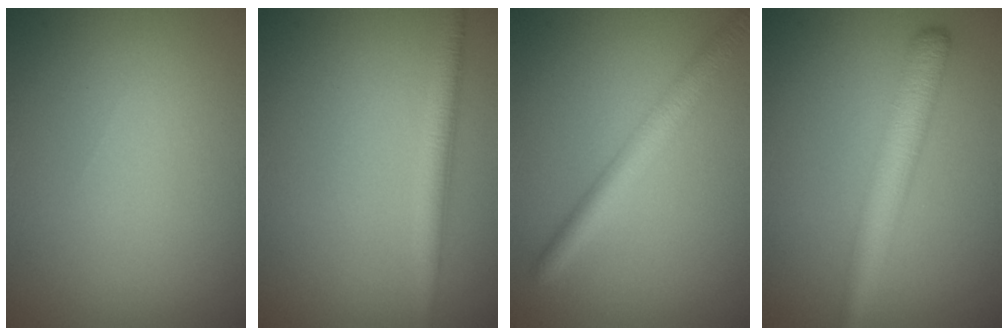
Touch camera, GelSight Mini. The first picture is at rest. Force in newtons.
{"total": 2.6, "press": 2.6, "slide": 0.1}
{"total": 3.4, "press": 3.4, "slide": 0.1}
{"total": 4.5, "press": 4.5, "slide": 0.1}